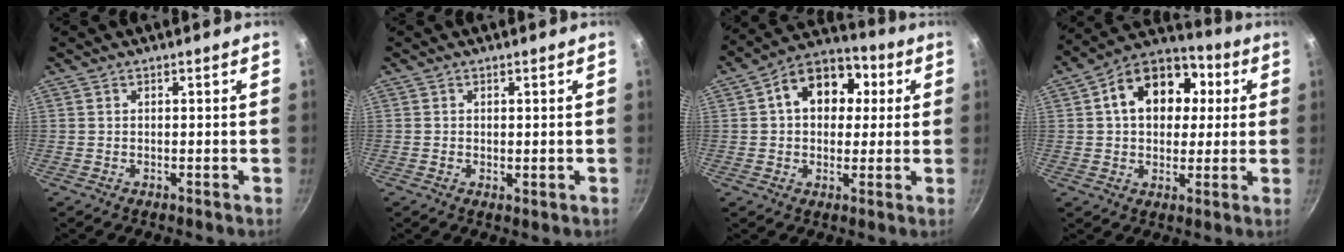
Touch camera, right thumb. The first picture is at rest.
{"total": 0.7, "force": [0.2, 0.4, 0.5], "torque": [-0.007, -0.007, 0.002]}
{"total": 13.9, "force": [3.1, 10.3, 8.8], "torque": [-0.098, 0.022, 0.029]}
{"total": 16.7, "force": [3.6, 12.3, 10.8], "torque": [-0.143, 0.026, 0.041]}